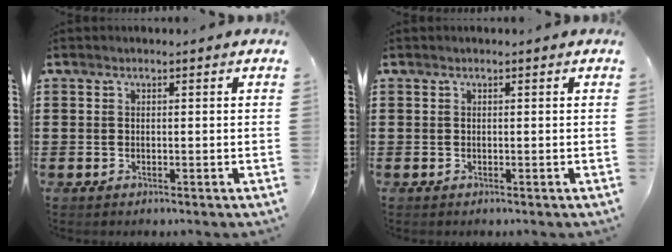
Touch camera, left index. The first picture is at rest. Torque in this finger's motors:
{"motor_torque": [0.00, 0.00, 0.00, 0.00]}